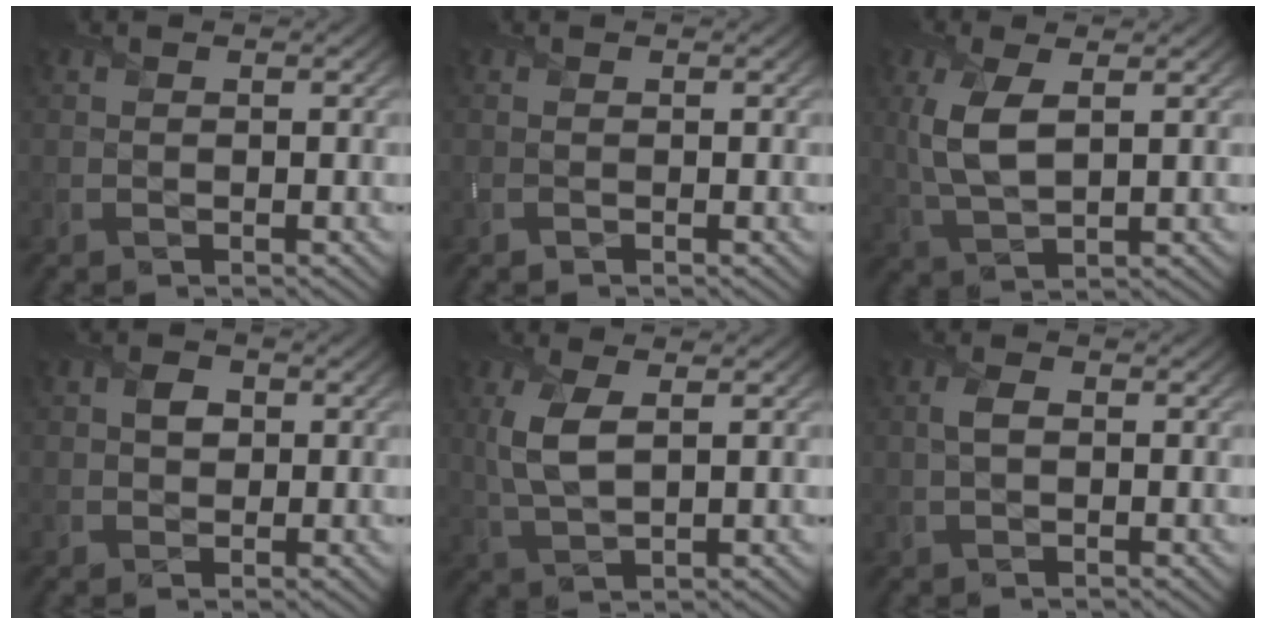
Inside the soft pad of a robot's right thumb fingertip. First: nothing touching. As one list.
[{"total": 0.0}, {"total": 6.0, "force": [1.4, 2.5, 5.2], "torque": [-0.129, 0.001, 0.031]}, {"total": 2.4, "force": [0.4, 2.0, 1.2], "torque": [-0.024, -0.003, 0.004]}, {"total": 5.1, "force": [1.3, 2.1, 4.5], "torque": [-0.114, 0.001, 0.030]}, {"total": 1.7, "force": [0.2, 0.9, 1.4], "torque": [-0.035, 0.003, 0.001]}]